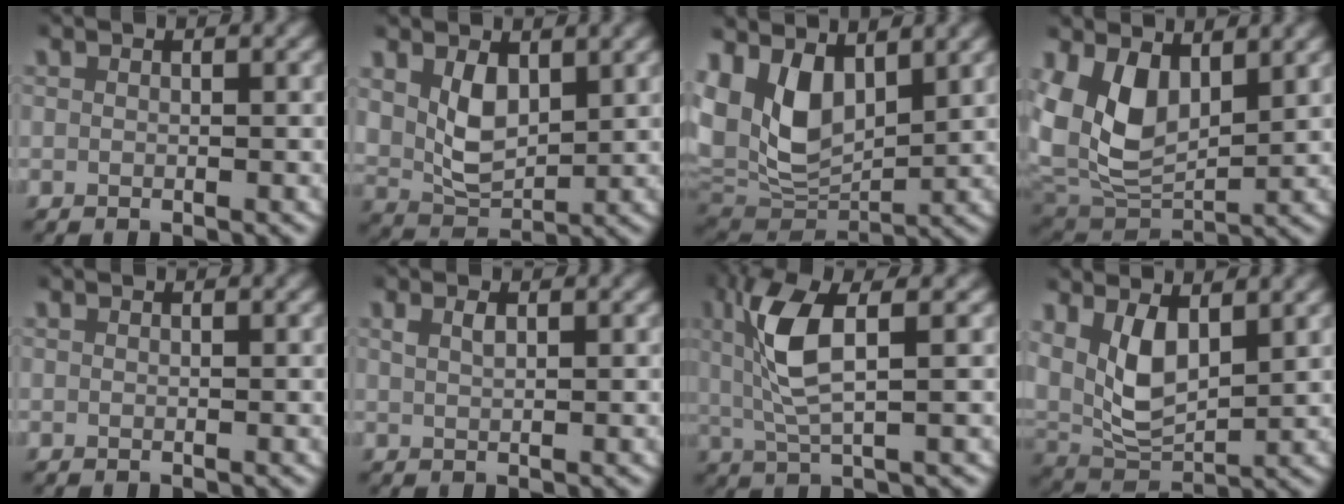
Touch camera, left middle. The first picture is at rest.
{"total": 4.4, "force": [2.0, 2.9, 2.6], "torque": [-0.062, -0.019, 0.045]}
{"total": 10.0, "force": [1.8, 7.9, 5.9], "torque": [-0.145, -0.020, 0.039]}
{"total": 9.3, "force": [2.1, 7.3, 5.5], "torque": [-0.141, -0.015, 0.044]}
{"total": 0.0}
{"total": 0.9, "force": [0.8, 0.0, 0.4], "torque": [-0.005, 0.001, 0.016]}
{"total": 5.6, "force": [1.8, 1.2, 5.2], "torque": [-0.107, 0.009, 0.030]}
{"total": 6.6, "force": [2.5, 4.5, 4.1], "torque": [-0.101, -0.010, 0.050]}